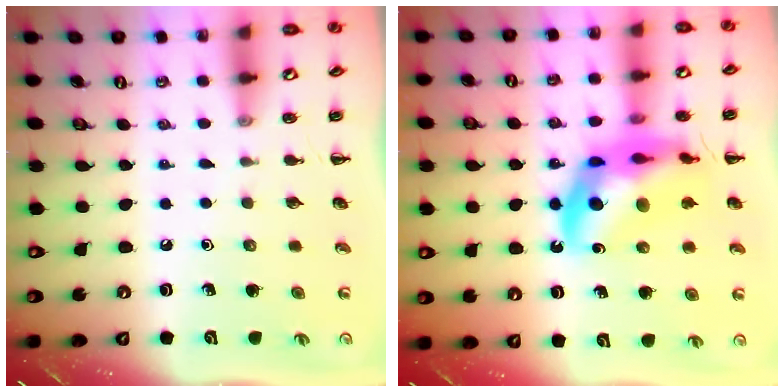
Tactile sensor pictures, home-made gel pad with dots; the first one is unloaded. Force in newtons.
{"total": 18.9, "press": 18.3, "slide": 4.4}